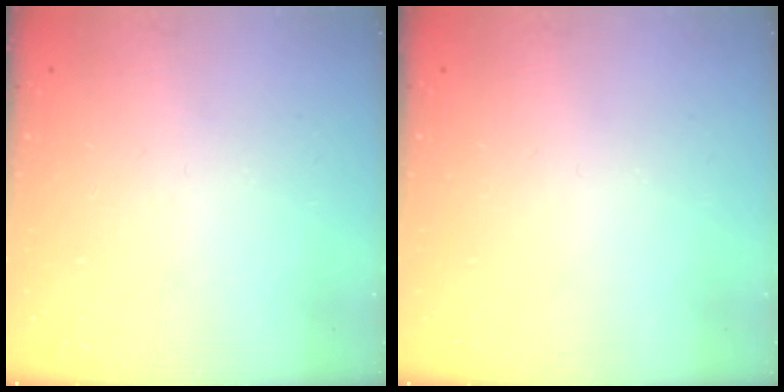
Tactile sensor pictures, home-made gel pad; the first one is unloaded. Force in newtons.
{"total": 0.0}